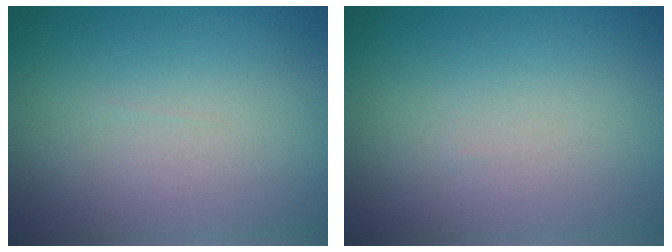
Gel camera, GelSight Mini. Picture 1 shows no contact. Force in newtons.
{"total": 0.0}